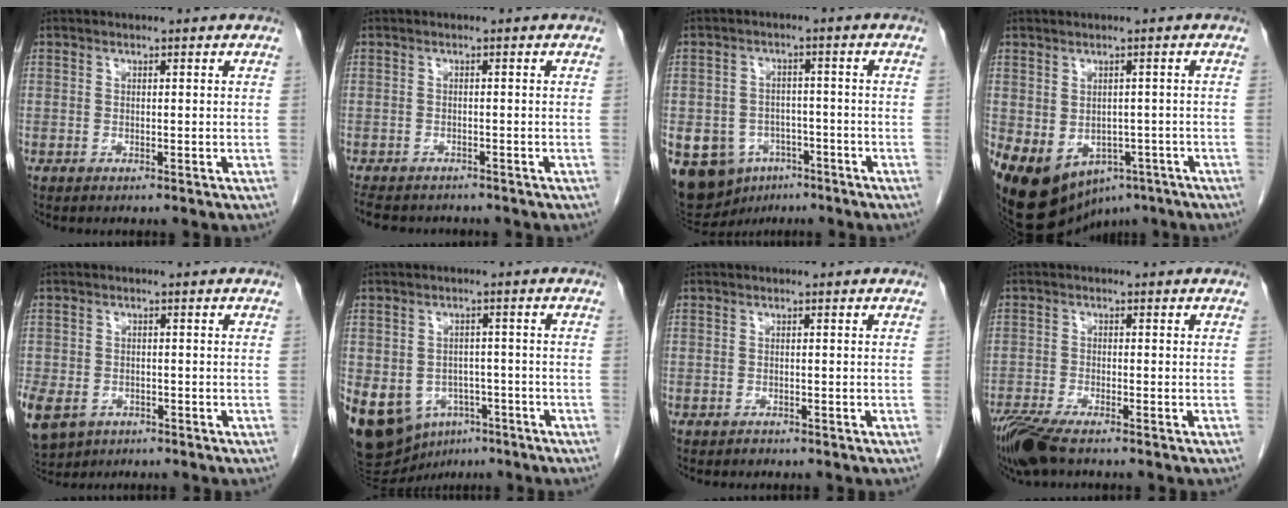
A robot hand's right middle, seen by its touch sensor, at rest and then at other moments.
{"total": 7.3, "force": [-6.3, 2.6, 2.5], "torque": [-0.049, -0.004, -0.086]}
{"total": 14.0, "force": [-6.9, 10.8, 5.7], "torque": [-0.135, 0.011, -0.096]}
{"total": 16.1, "force": [-8.6, 10.5, 8.7], "torque": [-0.192, -0.020, -0.110]}
{"total": 19.4, "force": [-8.4, 15.3, 8.4], "torque": [-0.299, -0.025, -0.121]}
{"total": 16.5, "force": [-7.8, 12.2, 7.9], "torque": [-0.194, 0.008, -0.105]}
{"total": 0.5, "force": [-0.5, 0.3, 0.0], "torque": [-0.007, 0.000, -0.008]}
{"total": 6.4, "force": [-5.0, 1.0, 3.8], "torque": [-0.078, -0.018, -0.095]}